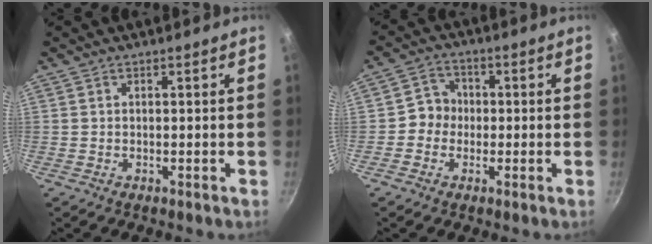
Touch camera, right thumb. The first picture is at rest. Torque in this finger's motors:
{"motor_torque": [0.16, 0.26, 0.53, -0.29, -0.02]}